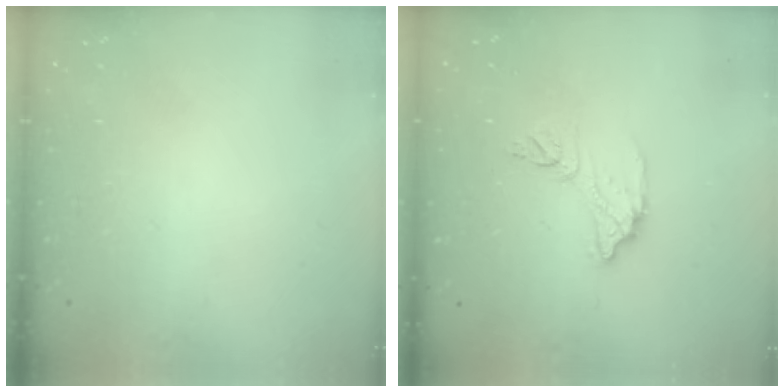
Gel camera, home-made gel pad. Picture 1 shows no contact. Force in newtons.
{"total": 9.5, "press": 9.5, "slide": 0.7}